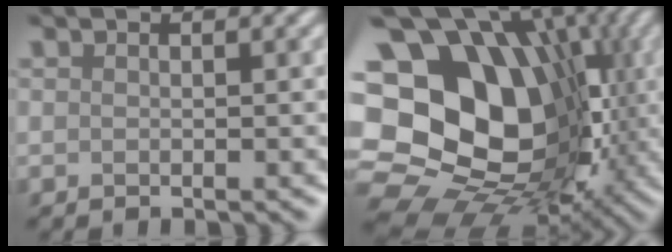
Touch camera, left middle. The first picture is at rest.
{"total": 21.3, "force": [1.7, 16.2, 13.8], "torque": [-0.244, -0.001, 0.044]}